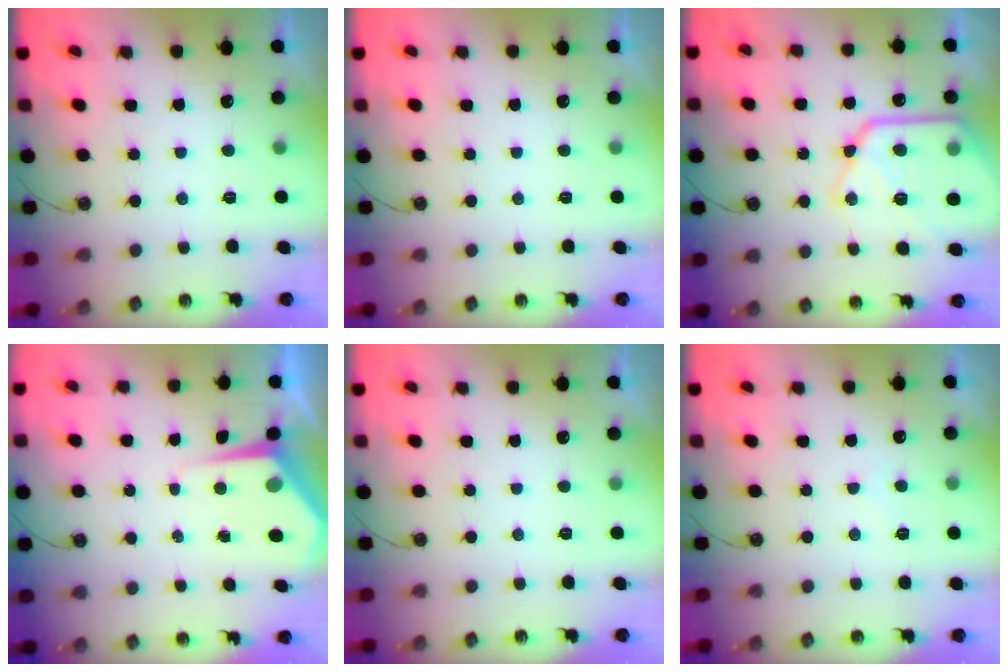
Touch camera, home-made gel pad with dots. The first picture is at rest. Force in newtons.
{"total": 0.0}
{"total": 19.6, "press": 19.5, "slide": 1.1}
{"total": 6.8, "press": 6.8, "slide": 0.5}
{"total": 0.0}
{"total": 5.5, "press": 5.4, "slide": 0.7}